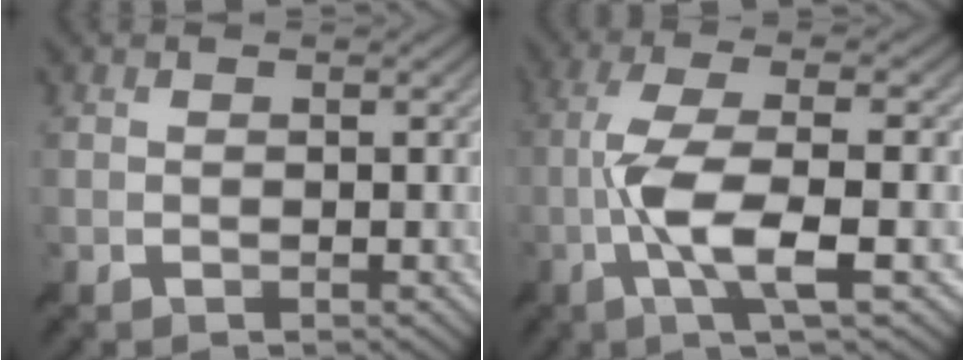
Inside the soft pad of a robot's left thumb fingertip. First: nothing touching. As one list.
[{"total": 10.3, "force": [-2.2, 2.1, 9.8], "torque": [-0.188, 0.013, -0.051]}]